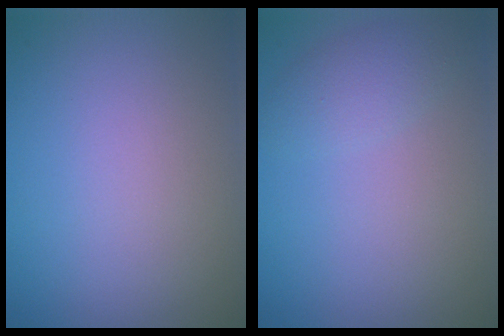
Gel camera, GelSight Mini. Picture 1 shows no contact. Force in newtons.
{"total": 1.9, "press": 1.9, "slide": 0.1}